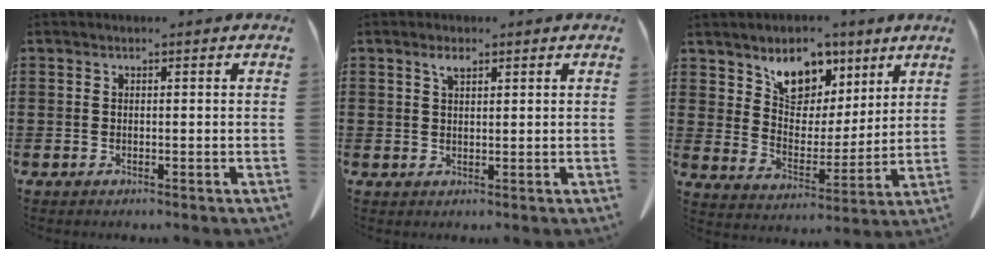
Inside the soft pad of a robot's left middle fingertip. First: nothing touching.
{"total": 2.1, "force": [1.4, 0.7, 1.3], "torque": [-0.023, -0.003, 0.025]}
{"total": 8.3, "force": [5.8, 5.3, 2.7], "torque": [-0.065, -0.027, 0.105]}